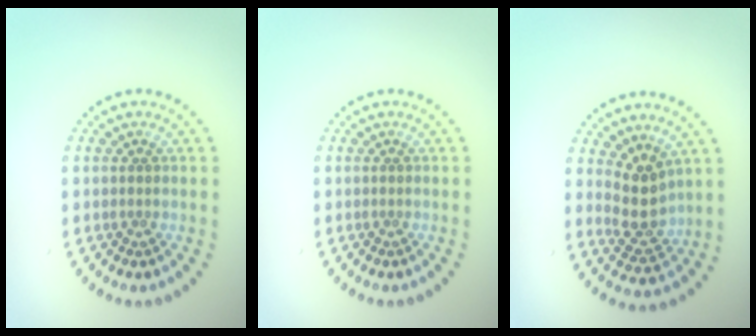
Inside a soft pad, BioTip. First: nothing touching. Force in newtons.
{"total": 0.0}
{"total": 3.2, "press": 2.8, "slide": 1.5}